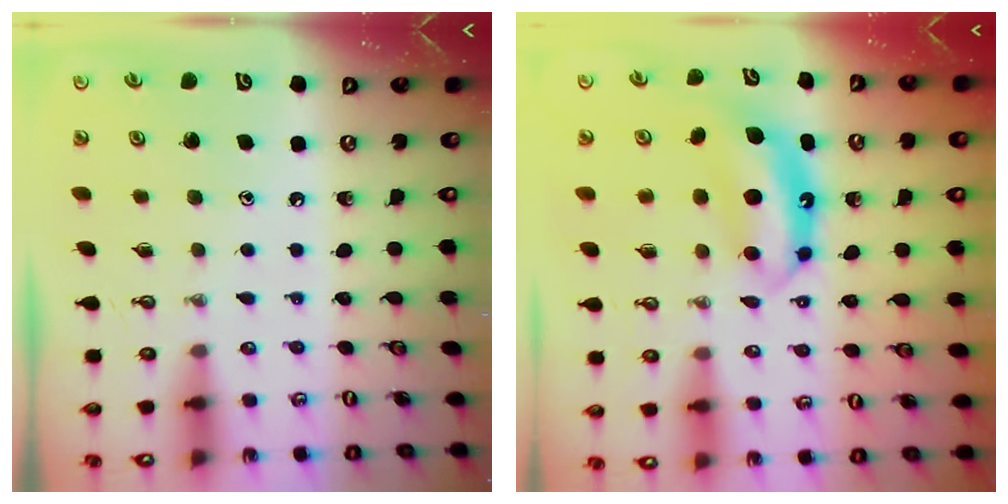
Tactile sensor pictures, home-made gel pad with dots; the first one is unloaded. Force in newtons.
{"total": 7.5, "press": 7.5, "slide": 0.4}